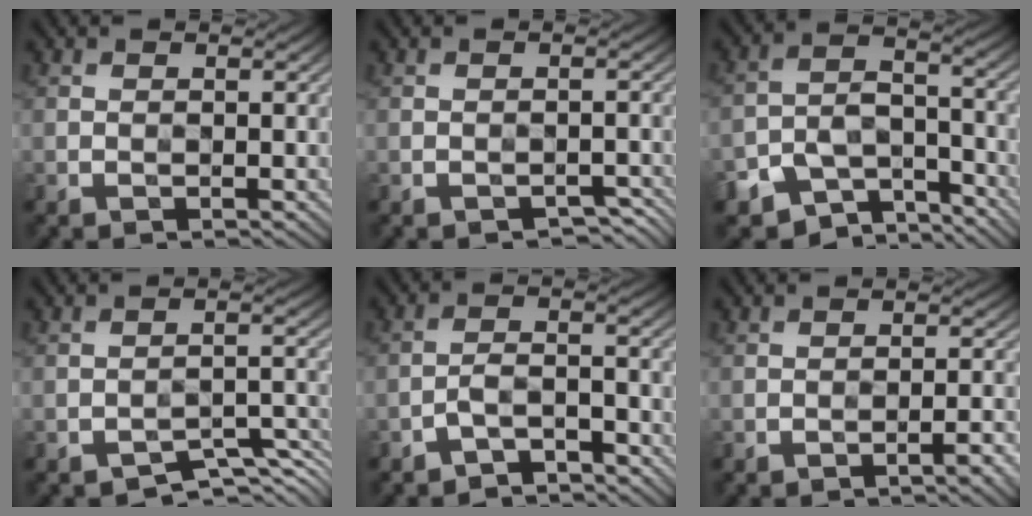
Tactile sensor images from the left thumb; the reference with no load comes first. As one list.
[{"total": 2.0, "force": [-1.6, 0.8, 0.8], "torque": [-0.008, -0.001, -0.016]}, {"total": 9.2, "force": [-7.0, 4.6, 3.9], "torque": [-0.066, -0.012, -0.119]}, {"total": 4.0, "force": [-3.6, 1.0, 1.6], "torque": [-0.018, 0.005, -0.053]}, {"total": 4.2, "force": [-3.4, 1.1, 2.3], "torque": [-0.043, 0.006, -0.070]}, {"total": 2.5, "force": [-1.8, 0.3, 1.8], "torque": [-0.023, 0.013, -0.031]}]